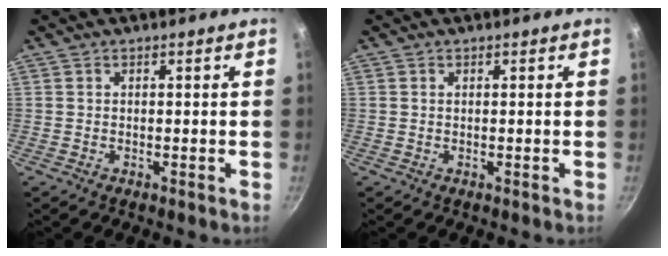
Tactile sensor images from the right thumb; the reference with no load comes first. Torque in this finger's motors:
{"motor_torque": [-0.02, -0.02, -0.31, -0.01, -0.03]}